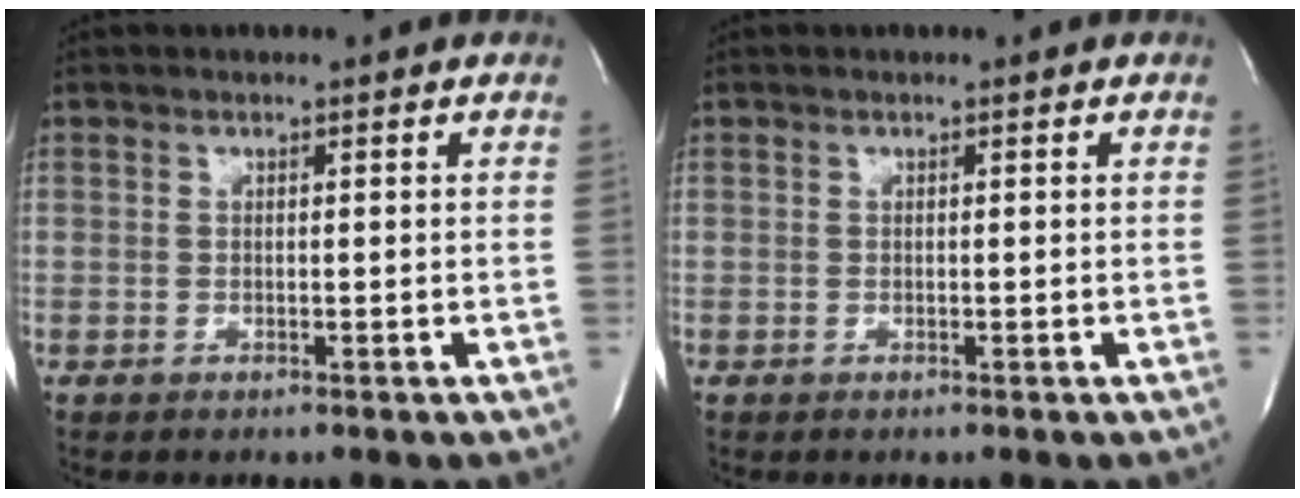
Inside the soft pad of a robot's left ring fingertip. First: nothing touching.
{"total": 0.0}